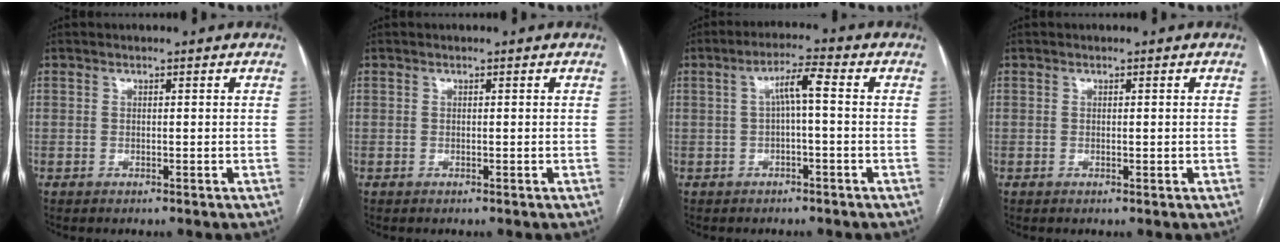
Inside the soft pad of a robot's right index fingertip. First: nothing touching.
{"total": 0.0}
{"total": 4.4, "force": [0.2, 0.4, 4.4], "torque": [-0.076, 0.019, 0.004]}
{"total": 0.6, "force": [0.0, 0.2, 0.6], "torque": [-0.012, -0.003, 0.002]}